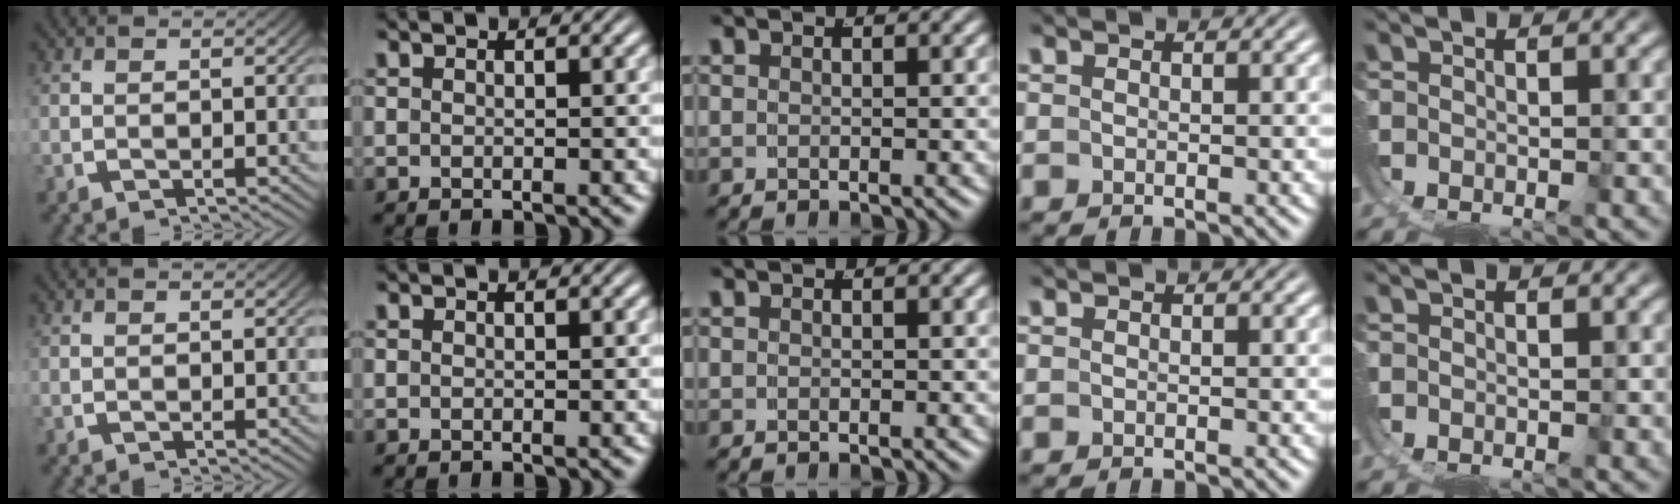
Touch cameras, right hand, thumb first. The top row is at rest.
{}